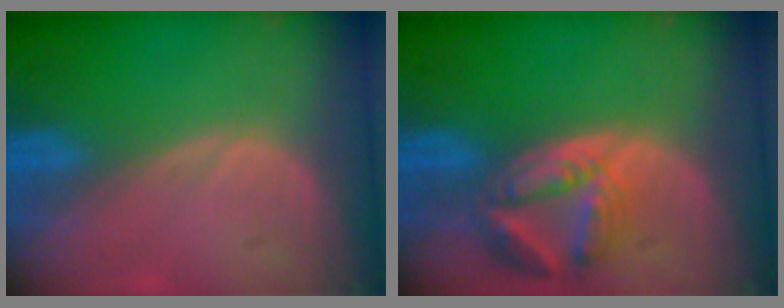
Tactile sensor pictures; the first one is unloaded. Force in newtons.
{"total": 8.1, "press": 7.2, "slide": 3.7}